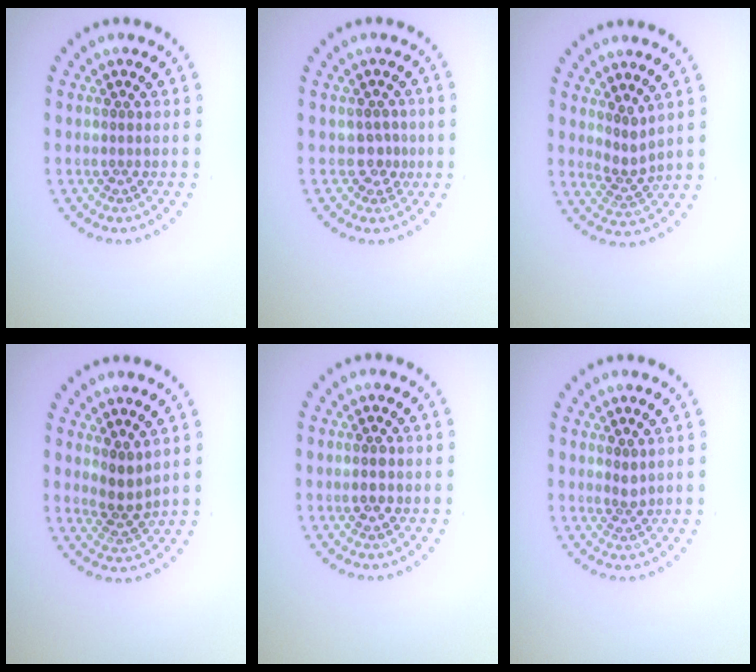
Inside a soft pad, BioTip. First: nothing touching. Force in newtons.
{"total": 1.7, "press": 1.2, "slide": 1.1}
{"total": 1.9, "press": 1.3, "slide": 1.3}
{"total": 2.3, "press": 1.9, "slide": 1.3}
{"total": 1.1, "press": 1.0, "slide": 0.2}
{"total": 1.0, "press": 0.7, "slide": 0.8}